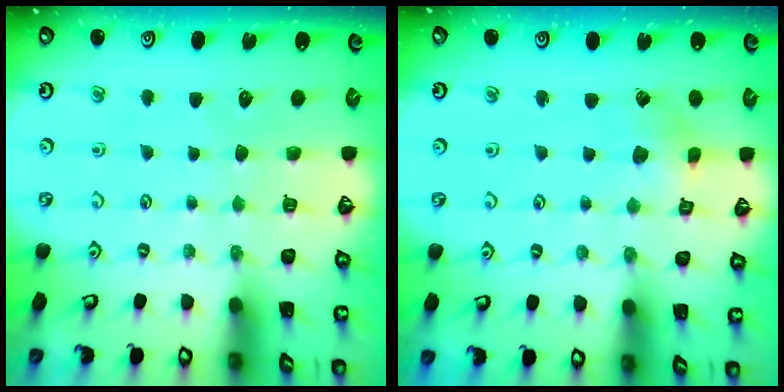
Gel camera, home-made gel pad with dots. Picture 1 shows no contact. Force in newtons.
{"total": 2.7, "press": 2.7, "slide": 0.3}